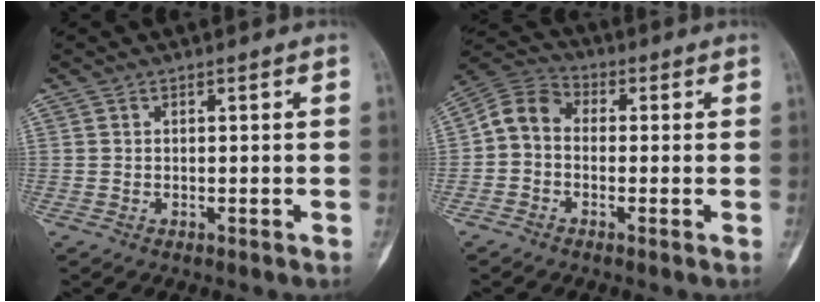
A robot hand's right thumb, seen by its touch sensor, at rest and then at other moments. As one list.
[{"total": 7.1, "force": [-0.5, 5.5, 4.4], "torque": [-0.069, 0.024, -0.031]}]